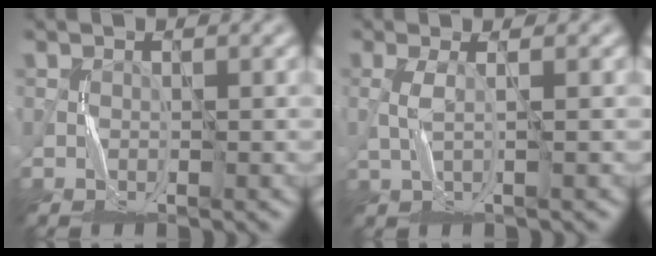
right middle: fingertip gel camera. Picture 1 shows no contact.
{"total": 1.5, "force": [-0.1, 0.3, 1.5], "torque": [-0.033, 0.003, -0.001]}